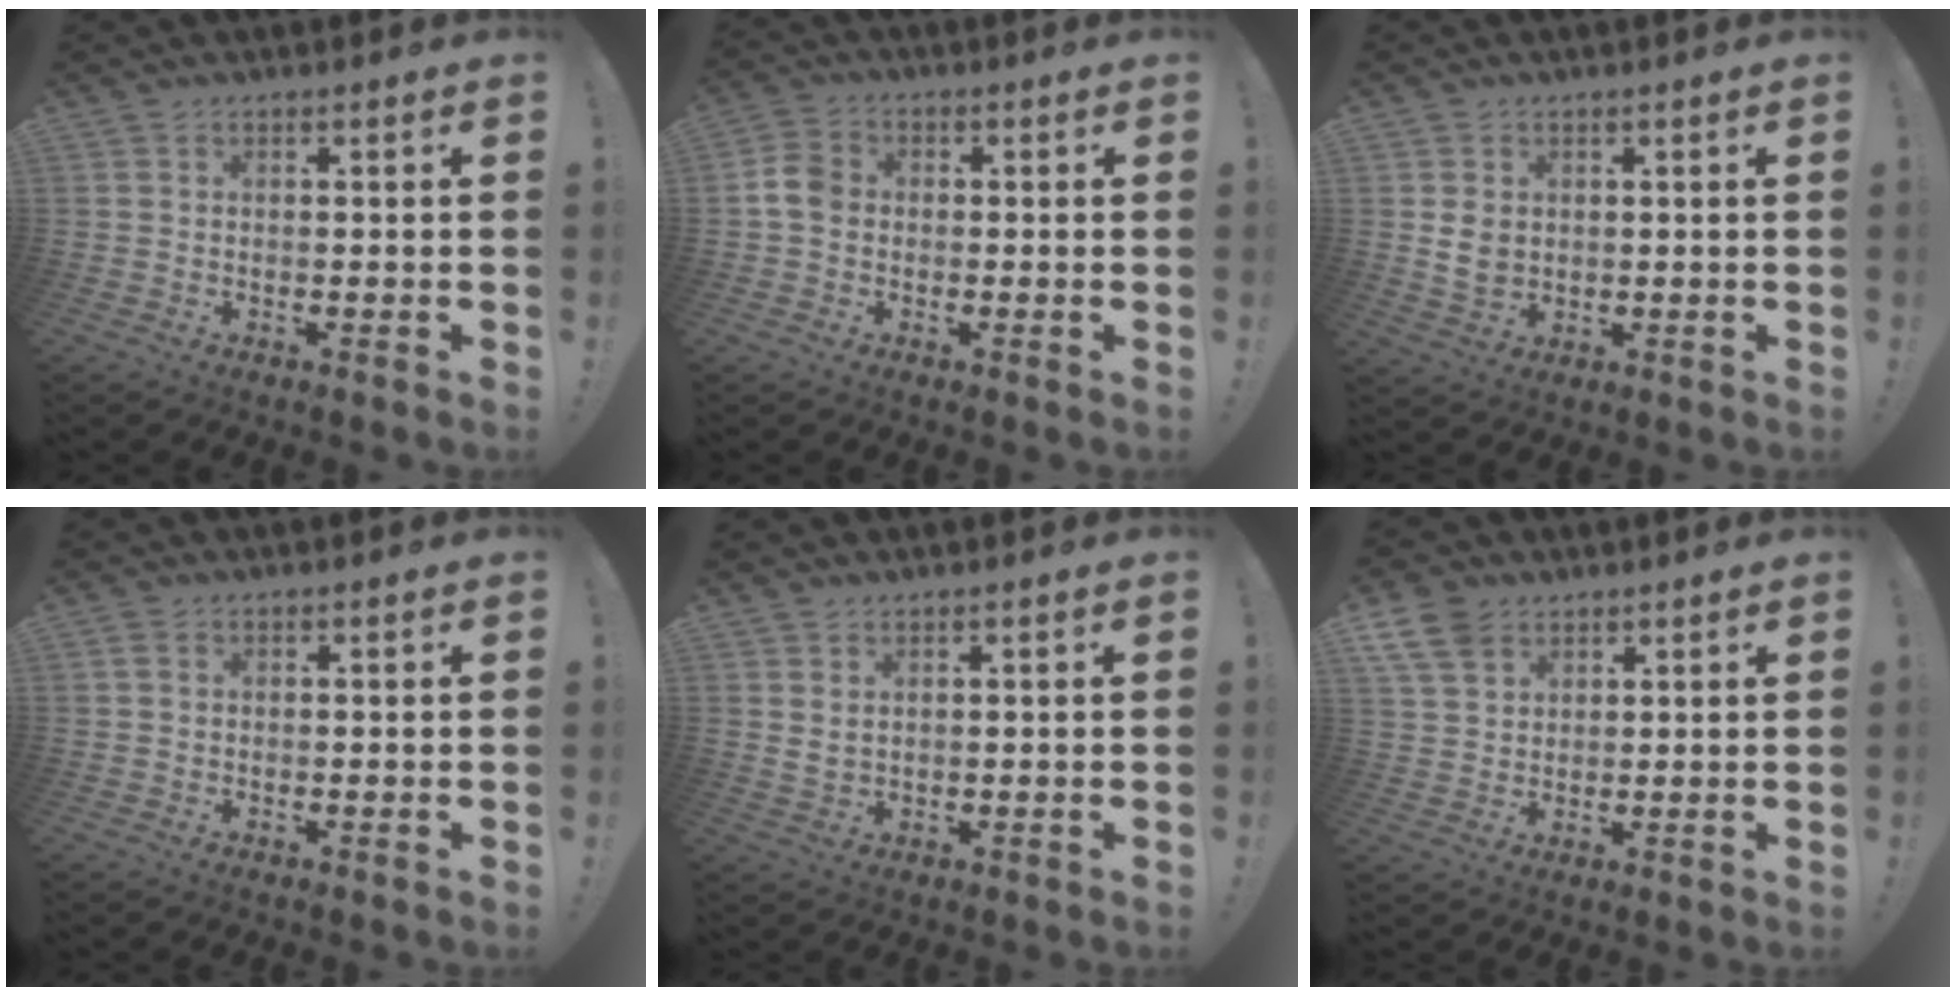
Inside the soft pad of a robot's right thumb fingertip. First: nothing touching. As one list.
[{"total": 6.1, "force": [-0.6, 4.8, 3.7], "torque": [-0.071, 0.020, -0.005]}, {"total": 5.4, "force": [1.3, 4.4, 2.8], "torque": [-0.041, -0.002, 0.025]}, {"total": 1.3, "force": [0.4, 1.0, 0.7], "torque": [-0.015, 0.004, 0.008]}, {"total": 2.5, "force": [1.5, 1.2, 1.5], "torque": [-0.022, -0.008, 0.027]}, {"total": 9.3, "force": [5.6, 6.4, 3.8], "torque": [-0.081, -0.025, 0.112]}]